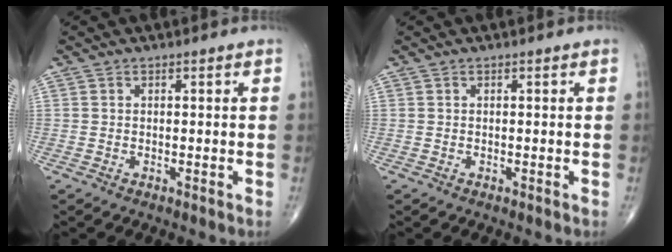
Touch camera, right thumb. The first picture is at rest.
{"total": 0.0}